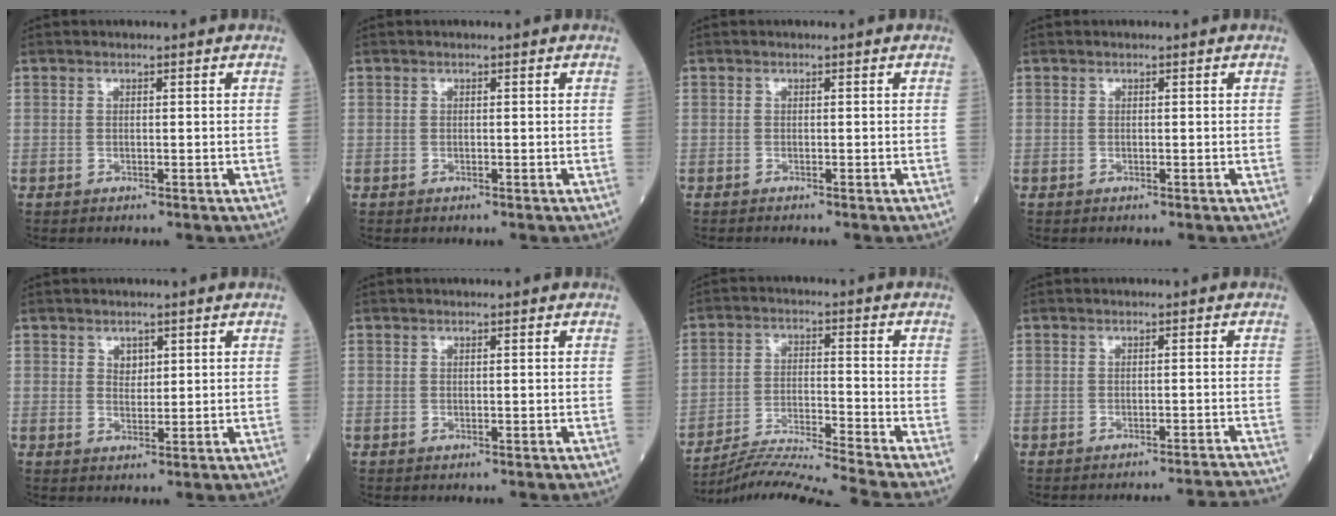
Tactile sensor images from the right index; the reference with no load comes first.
{"total": 0.0}
{"total": 0.9, "force": [-0.8, -0.1, 0.3], "torque": [-0.002, 0.001, -0.012]}
{"total": 0.0}
{"total": 1.8, "force": [0.9, 1.2, 0.9], "torque": [-0.015, -0.002, 0.017]}
{"total": 0.0}
{"total": 13.6, "force": [-12.5, -3.6, 3.9], "torque": [-0.056, -0.013, -0.212]}
{"total": 9.0, "force": [-8.8, -2.2, 0.7], "torque": [0.008, -0.014, -0.101]}